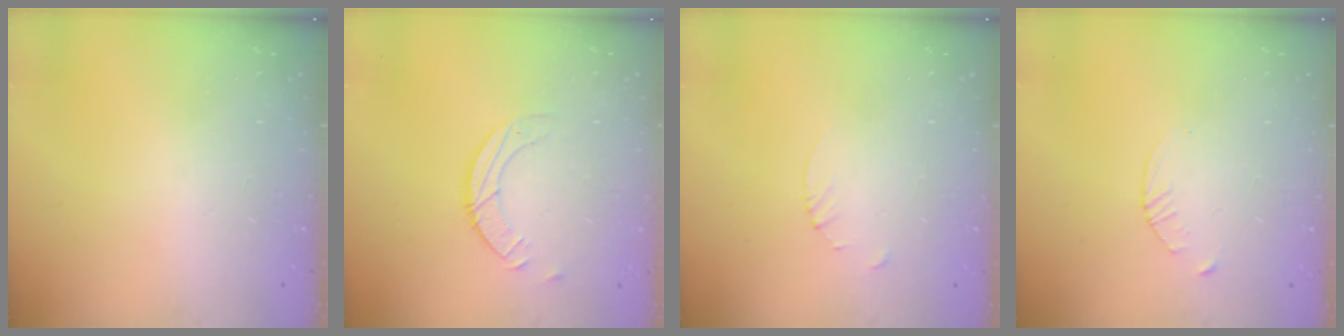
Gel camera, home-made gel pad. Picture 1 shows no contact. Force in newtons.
{"total": 3.9, "press": 3.9, "slide": 0.4}
{"total": 2.7, "press": 2.7, "slide": 0.3}
{"total": 3.2, "press": 3.2, "slide": 0.5}